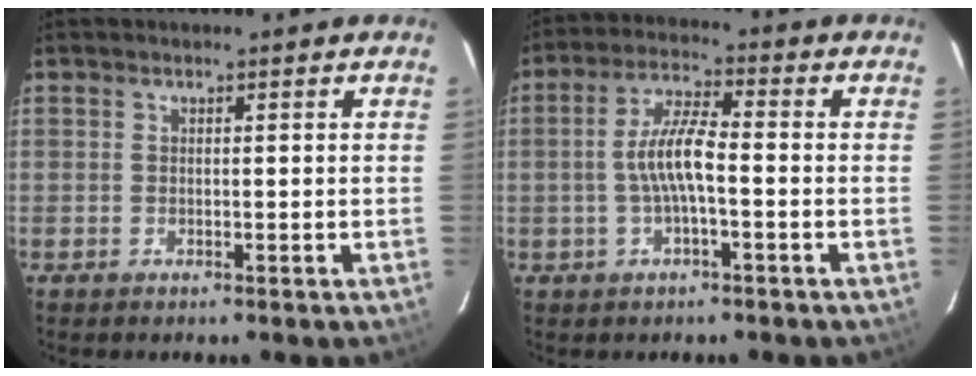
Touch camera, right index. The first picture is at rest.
{"total": 7.1, "force": [-1.4, 1.4, 6.8], "torque": [-0.138, 0.010, -0.025]}